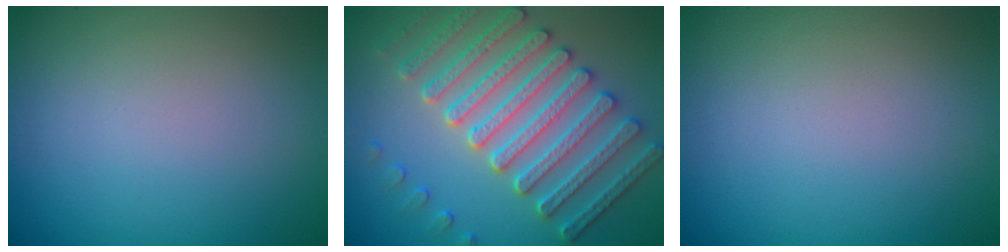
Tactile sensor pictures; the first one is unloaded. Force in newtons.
{"total": 6.4, "press": 5.9, "slide": 2.4}
{"total": 0.0}